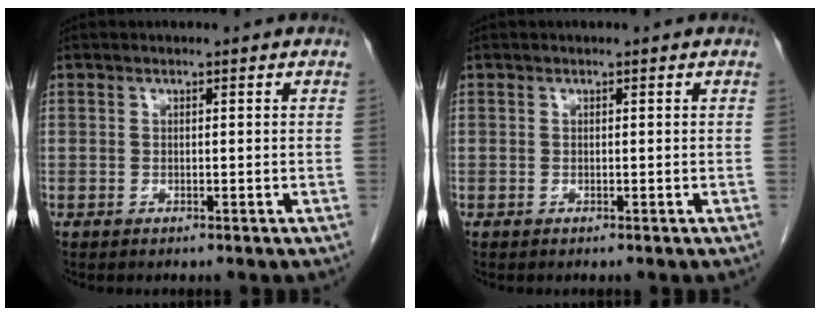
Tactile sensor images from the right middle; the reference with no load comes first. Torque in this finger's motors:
{"motor_torque": [-0.03, -0.10, 0.01, 0.00]}